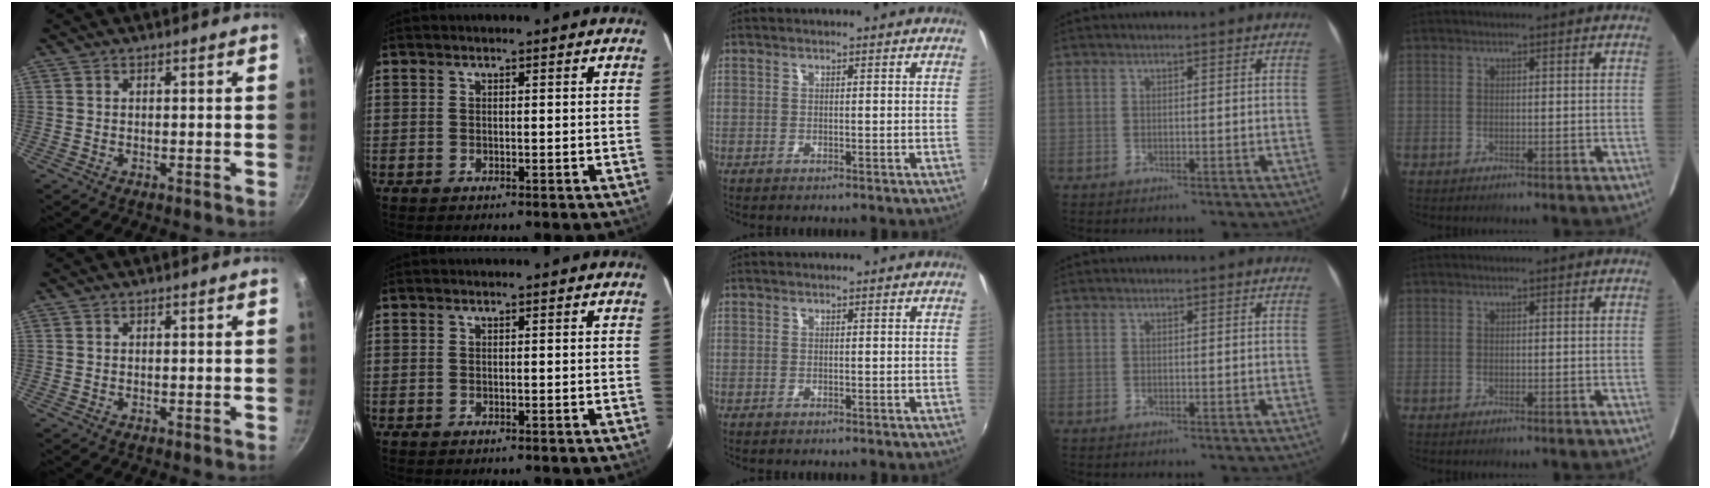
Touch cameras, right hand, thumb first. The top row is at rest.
{}